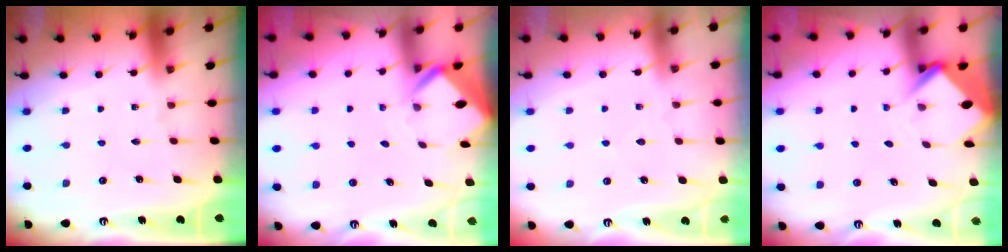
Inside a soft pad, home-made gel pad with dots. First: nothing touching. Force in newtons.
{"total": 2.4, "press": 2.4, "slide": 0.1}
{"total": 2.3, "press": 2.3, "slide": 0.3}
{"total": 3.8, "press": 3.8, "slide": 0.2}